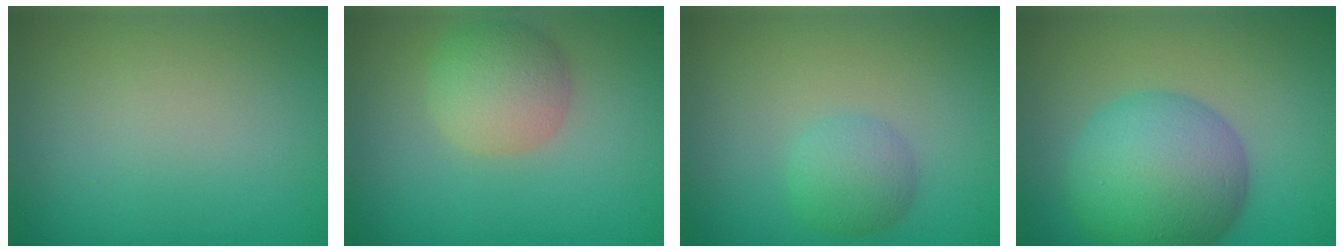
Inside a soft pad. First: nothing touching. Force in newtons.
{"total": 4.1, "press": 4.1, "slide": 0.3}
{"total": 2.6, "press": 2.6, "slide": 0.1}
{"total": 9.2, "press": 9.2, "slide": 0.2}